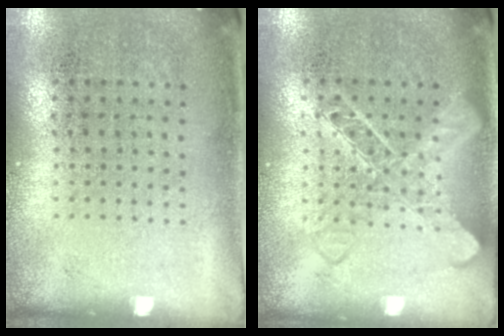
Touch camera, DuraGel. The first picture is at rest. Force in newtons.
{"total": 1.6, "press": 1.6, "slide": 0.4}